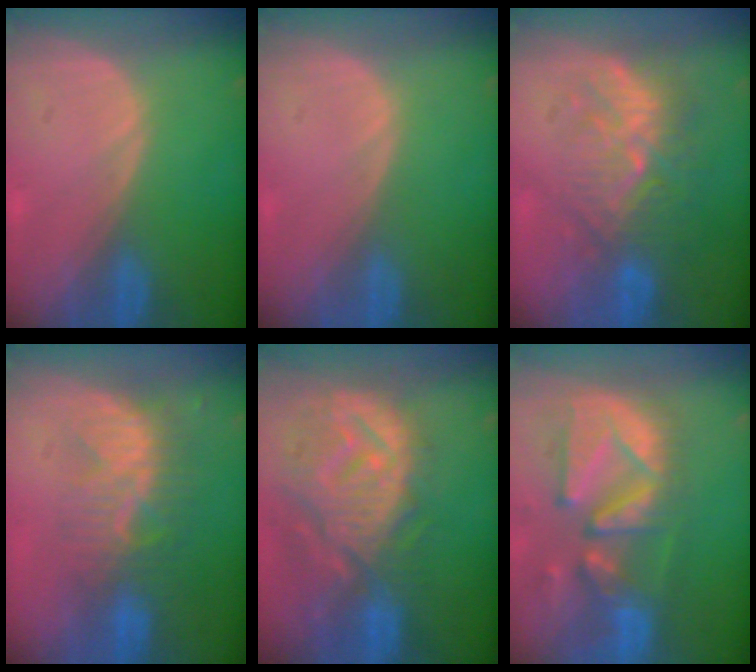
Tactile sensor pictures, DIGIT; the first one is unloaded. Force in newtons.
{"total": 0.0}
{"total": 9.3, "press": 8.9, "slide": 2.6}
{"total": 8.4, "press": 7.6, "slide": 3.5}
{"total": 12.4, "press": 11.1, "slide": 5.6}
{"total": 12.7, "press": 11.2, "slide": 6.0}